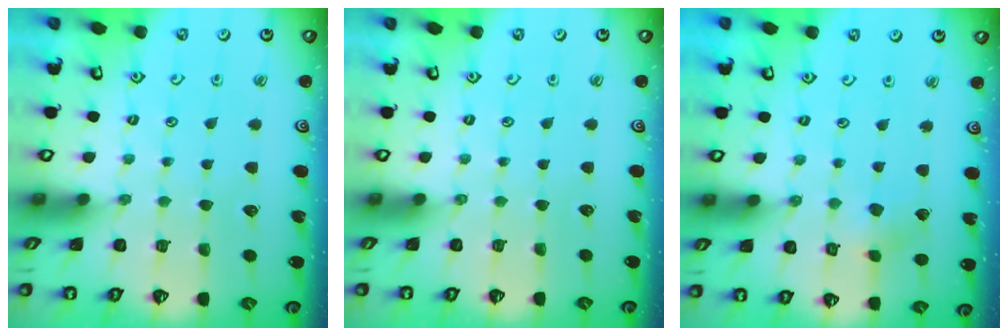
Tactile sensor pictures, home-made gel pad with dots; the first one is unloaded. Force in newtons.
{"total": 0.0}
{"total": 3.2, "press": 3.2, "slide": 0.4}